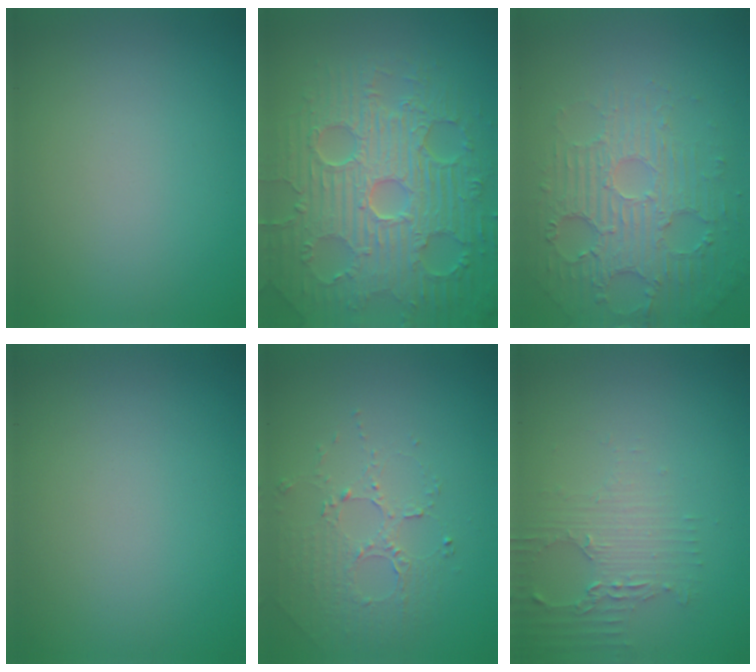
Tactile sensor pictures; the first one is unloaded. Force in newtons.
{"total": 10.3, "press": 7.0, "slide": 7.6}
{"total": 4.3, "press": 3.8, "slide": 2.1}
{"total": 0.0}
{"total": 1.9, "press": 1.5, "slide": 1.1}
{"total": 2.4, "press": 2.3, "slide": 0.9}